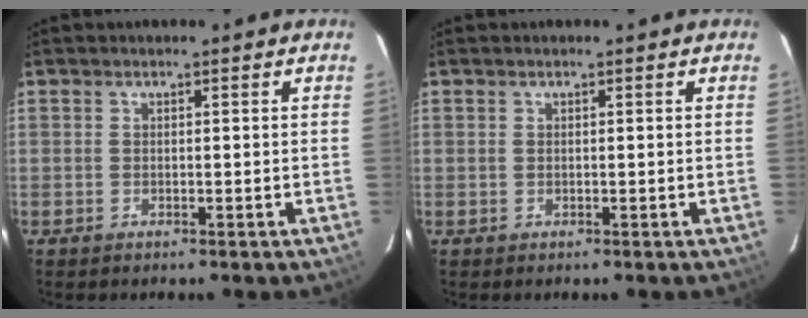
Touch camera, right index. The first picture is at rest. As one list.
[{"total": 0.0}]